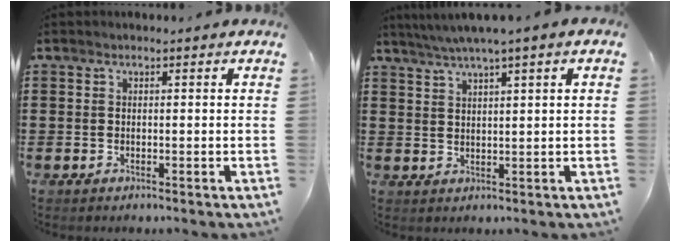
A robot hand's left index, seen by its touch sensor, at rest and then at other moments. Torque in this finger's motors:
{"motor_torque": [2.14, 0.00, 0.69, 0.21]}